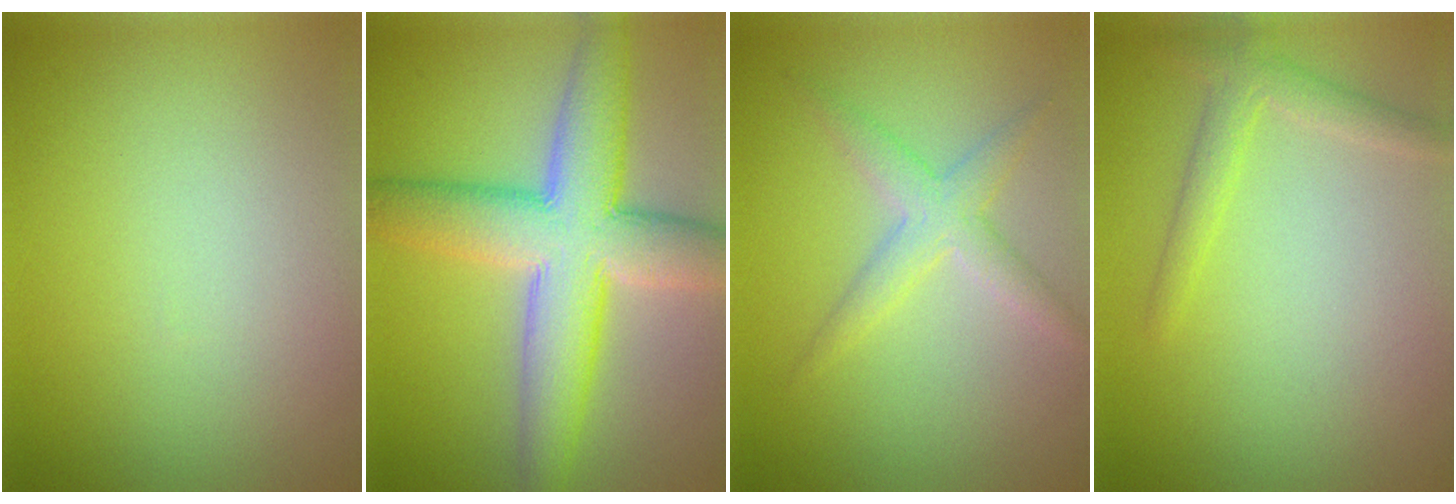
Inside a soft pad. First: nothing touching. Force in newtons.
{"total": 9.6, "press": 9.6, "slide": 0.5}
{"total": 2.8, "press": 2.8, "slide": 0.1}
{"total": 2.1, "press": 2.1, "slide": 0.1}